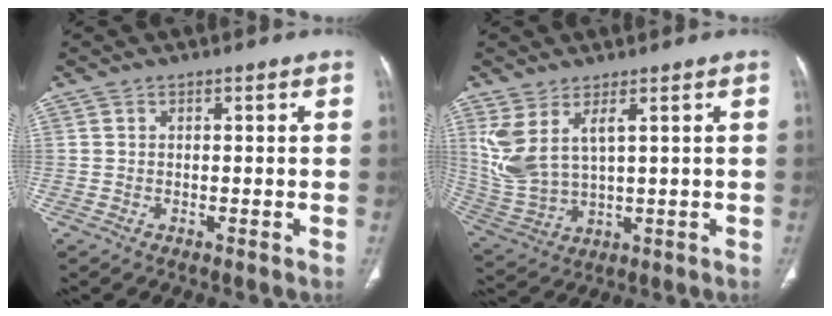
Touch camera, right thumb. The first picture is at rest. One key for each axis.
{"total": 9.8, "fx": 3.8, "fy": 4.0, "fz": 8.1, "tx": -0.187, "ty": -0.021, "tz": 0.096}